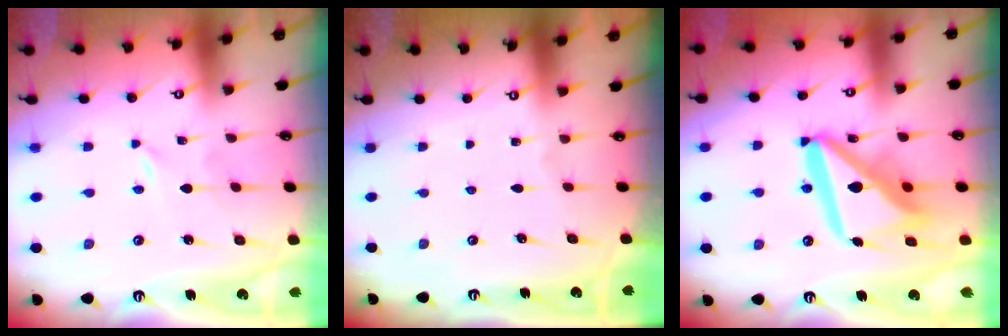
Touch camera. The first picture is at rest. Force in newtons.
{"total": 0.0}
{"total": 17.1, "press": 17.0, "slide": 2.1}